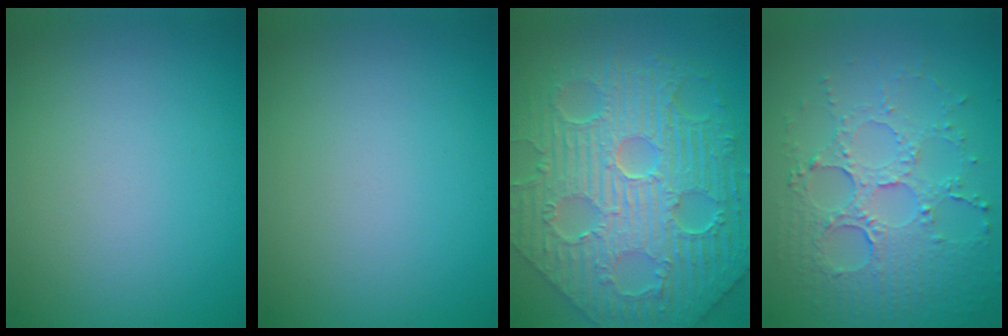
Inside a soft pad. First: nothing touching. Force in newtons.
{"total": 0.0}
{"total": 12.0, "press": 8.0, "slide": 8.9}
{"total": 5.5, "press": 3.8, "slide": 4.0}